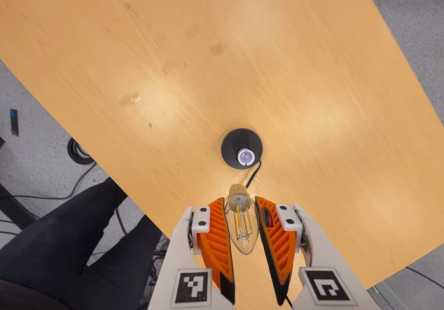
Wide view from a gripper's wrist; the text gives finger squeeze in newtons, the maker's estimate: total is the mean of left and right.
{"total": 10.6, "left": 10.0, "right": 11.1}